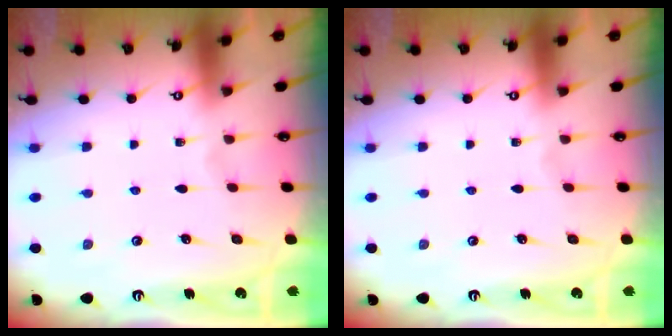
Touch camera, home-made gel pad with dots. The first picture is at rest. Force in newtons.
{"total": 0.0}